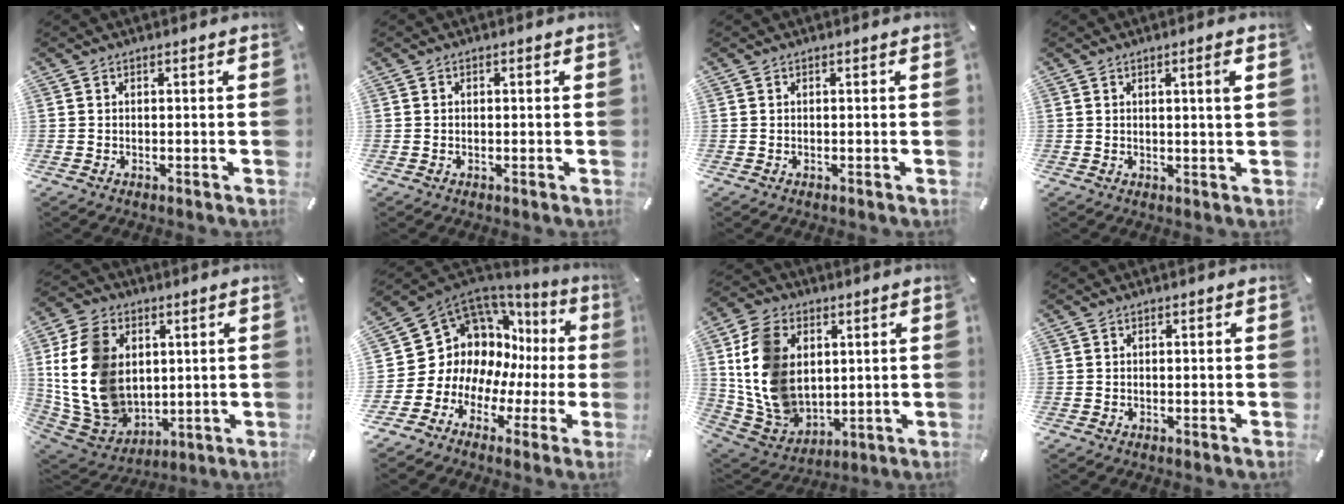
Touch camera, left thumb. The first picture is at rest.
{"total": 0.6, "force": [0.0, 0.5, 0.3], "torque": [-0.006, 0.003, -0.002]}
{"total": 0.0}
{"total": 3.2, "force": [1.1, 0.0, 3.0], "torque": [-0.050, -0.006, 0.014]}
{"total": 18.7, "force": [3.1, 14.6, 11.1], "torque": [-0.265, -0.015, 0.063]}
{"total": 14.3, "force": [4.1, 12.1, 6.4], "torque": [-0.129, -0.060, 0.095]}
{"total": 15.7, "force": [3.2, 12.7, 8.7], "torque": [-0.207, -0.001, 0.066]}
{"total": 0.0}